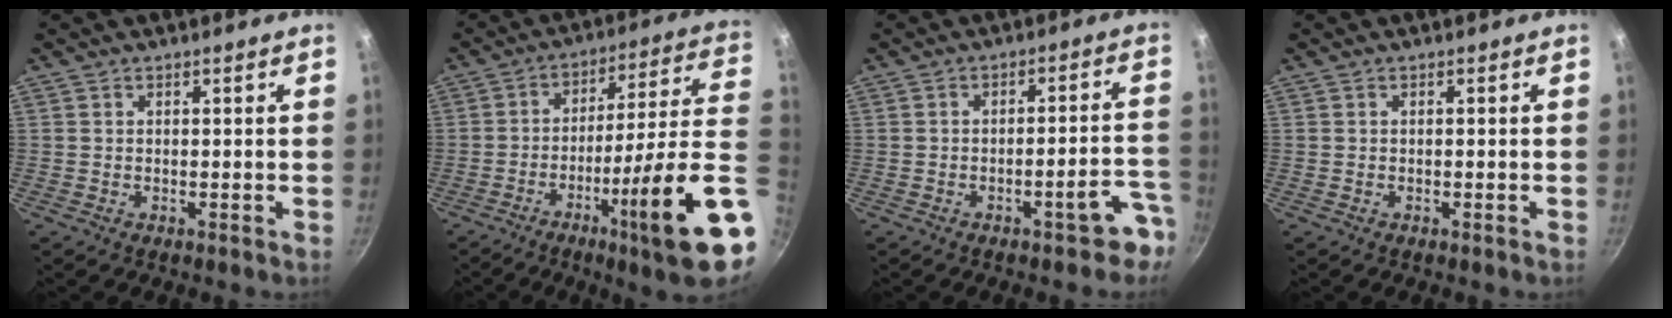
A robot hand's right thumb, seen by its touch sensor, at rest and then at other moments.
{"total": 22.2, "force": [-7.4, 2.1, 20.8], "torque": [-0.277, 0.023, -0.114]}
{"total": 7.7, "force": [-4.6, 2.4, 5.6], "torque": [-0.032, 0.055, -0.048]}
{"total": 0.0}